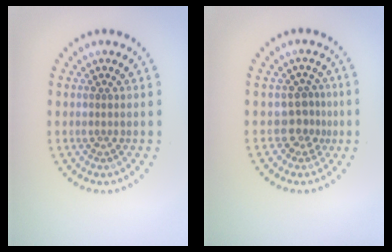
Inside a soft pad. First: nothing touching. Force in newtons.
{"total": 2.2, "press": 1.5, "slide": 1.7}